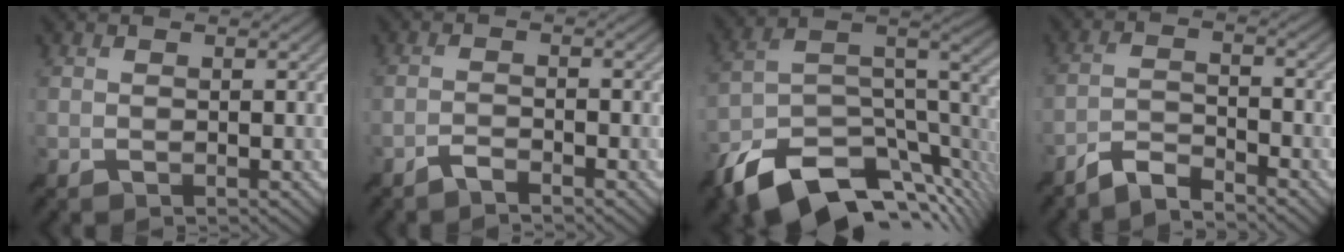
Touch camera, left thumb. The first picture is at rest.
{"total": 1.6, "force": [-1.3, 0.2, 0.9], "torque": [-0.019, 0.005, -0.032]}
{"total": 14.2, "force": [-8.4, 6.7, 9.4], "torque": [-0.205, -0.009, -0.137]}
{"total": 4.3, "force": [-3.9, 0.7, 1.8], "torque": [-0.038, 0.005, -0.084]}